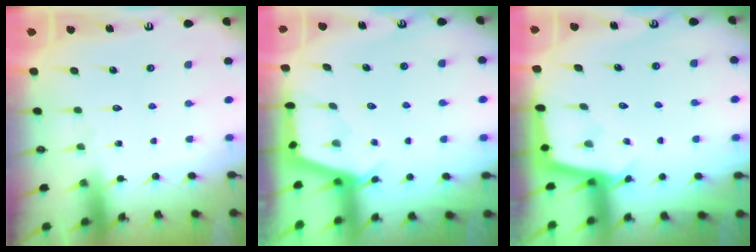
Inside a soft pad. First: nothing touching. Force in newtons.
{"total": 2.9, "press": 2.9, "slide": 0.3}
{"total": 2.5, "press": 2.5, "slide": 0.2}